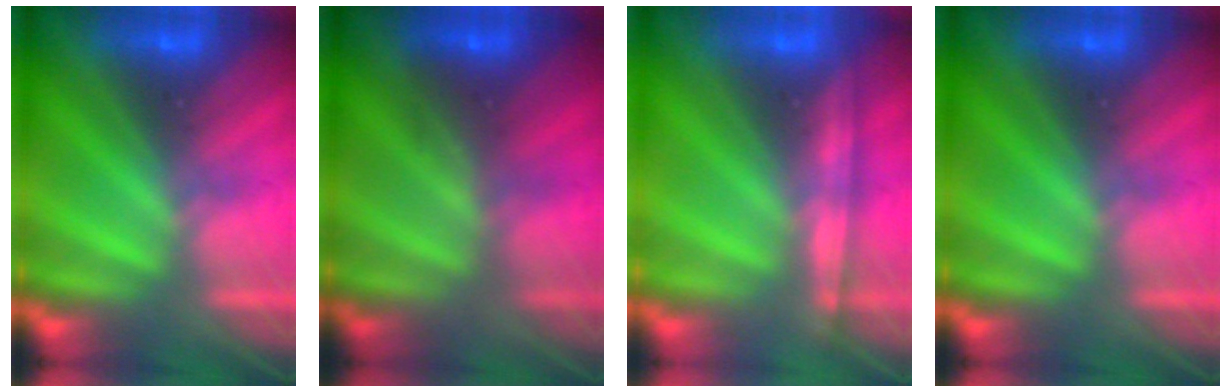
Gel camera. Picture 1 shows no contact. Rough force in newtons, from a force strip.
{"total": 2.1}
{"total": 1.2}
{"total": 0.0}